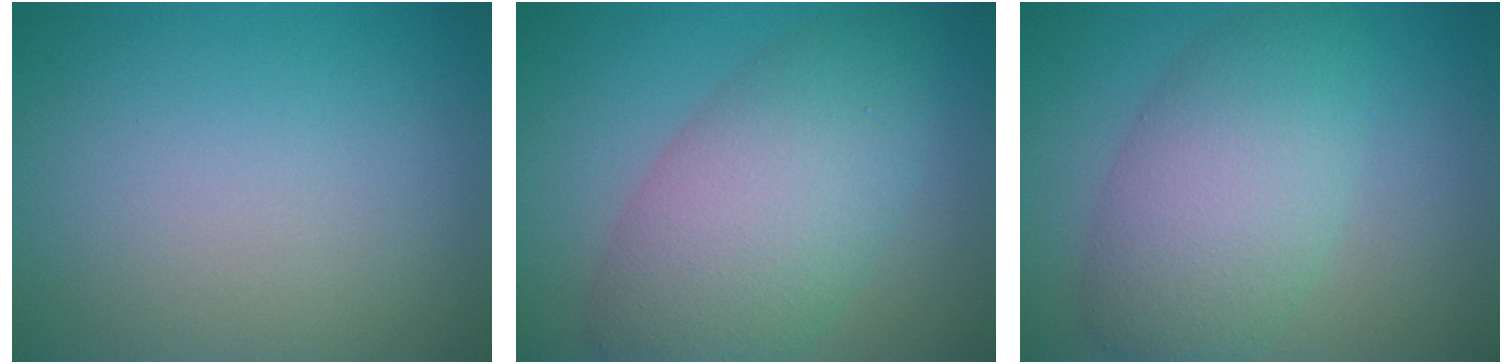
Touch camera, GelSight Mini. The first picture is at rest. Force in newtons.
{"total": 8.1, "press": 8.1, "slide": 0.4}
{"total": 5.4, "press": 5.4, "slide": 0.5}